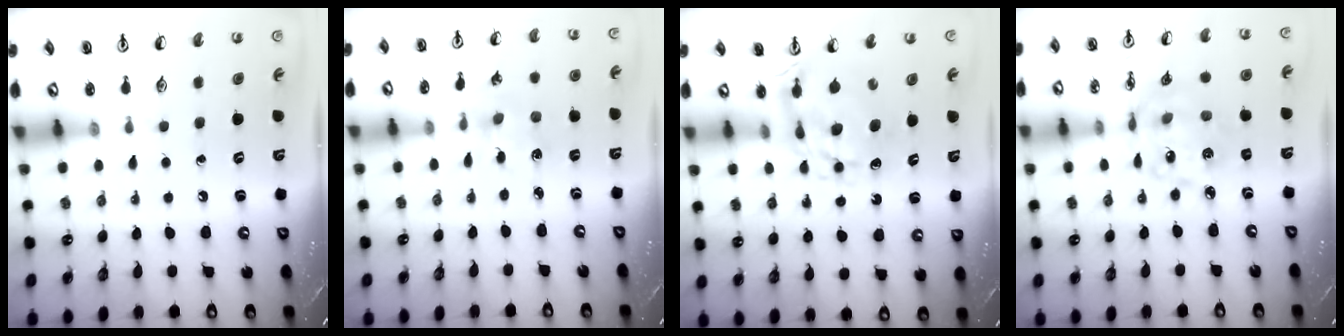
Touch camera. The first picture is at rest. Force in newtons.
{"total": 1.6, "press": 1.5, "slide": 0.5}
{"total": 7.9, "press": 7.9, "slide": 0.8}
{"total": 12.9, "press": 12.4, "slide": 3.4}